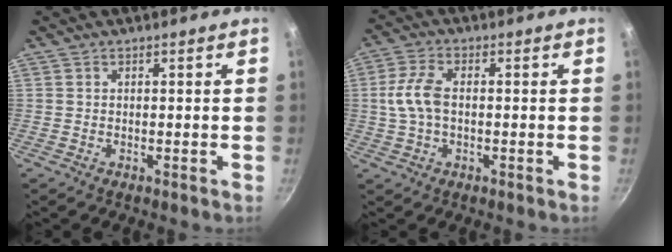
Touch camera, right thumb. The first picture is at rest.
{"total": 7.1, "force": [0.1, 4.2, 5.7], "torque": [-0.118, 0.016, -0.003]}